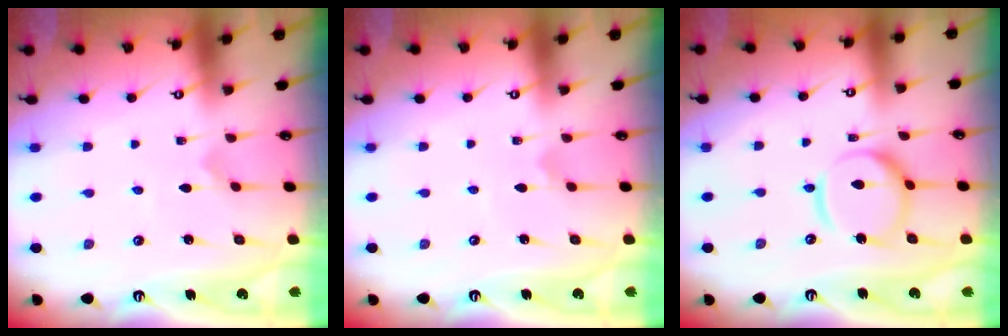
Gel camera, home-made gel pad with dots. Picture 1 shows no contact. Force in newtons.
{"total": 2.0, "press": 2.0, "slide": 0.2}
{"total": 12.9, "press": 12.9, "slide": 1.2}